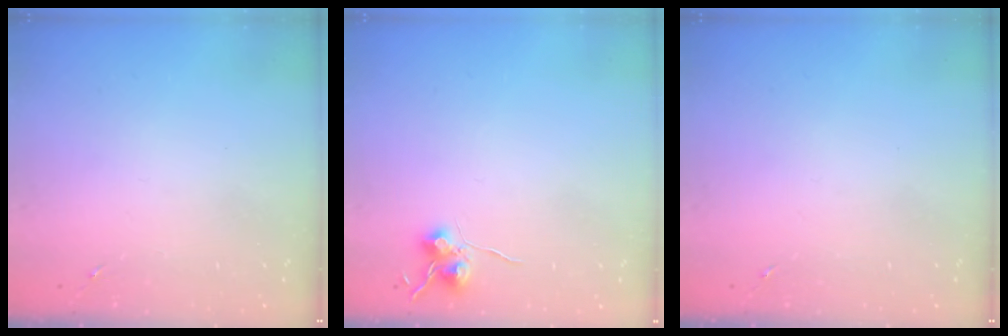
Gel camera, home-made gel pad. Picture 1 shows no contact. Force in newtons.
{"total": 6.9, "press": 6.9, "slide": 0.6}
{"total": 0.0}